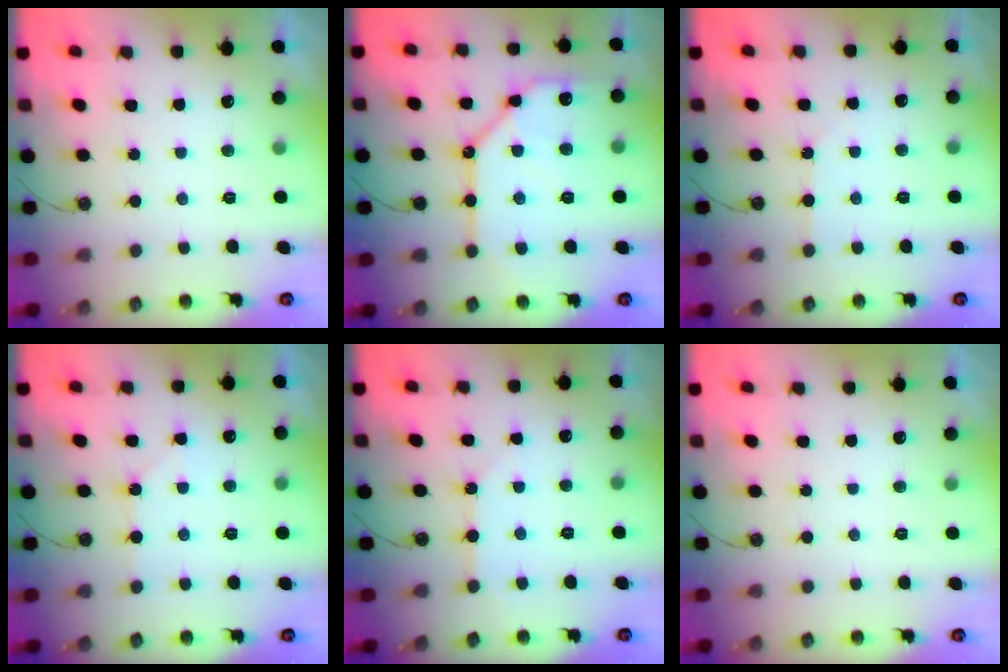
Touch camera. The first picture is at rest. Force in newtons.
{"total": 15.0, "press": 14.9, "slide": 1.7}
{"total": 4.2, "press": 4.2, "slide": 0.6}
{"total": 6.2, "press": 6.1, "slide": 0.9}
{"total": 2.7, "press": 2.7, "slide": 0.2}
{"total": 0.0}